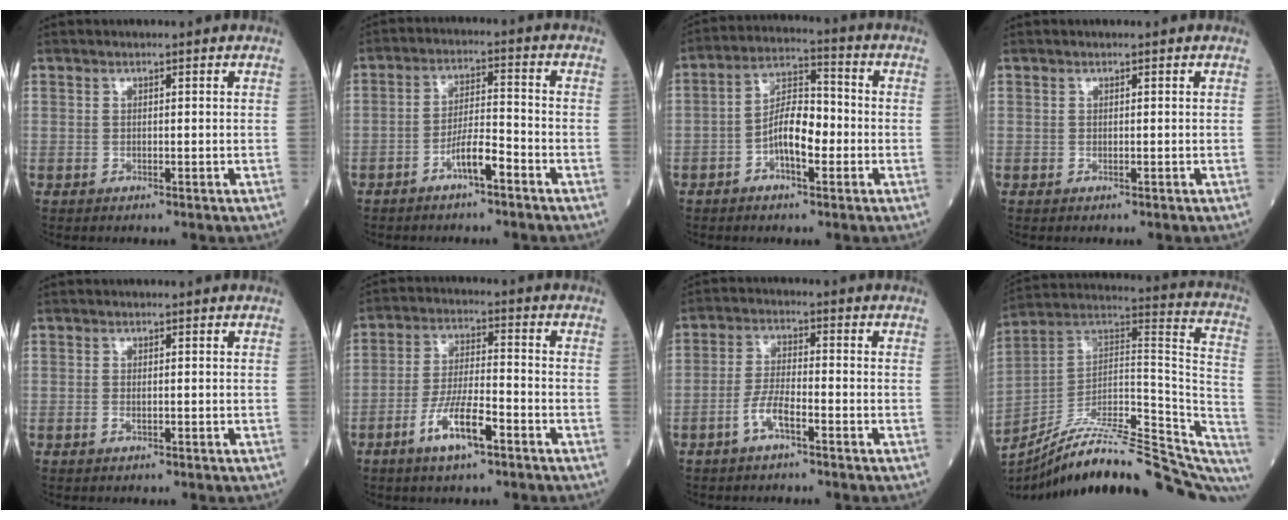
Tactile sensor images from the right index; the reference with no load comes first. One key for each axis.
{"total": 5.3, "fx": -3.2, "fy": 0.8, "fz": 4.1, "tx": -0.077, "ty": 0.010, "tz": -0.060}
{"total": 8.2, "fx": -2.2, "fy": 3.1, "fz": 7.3, "tx": -0.135, "ty": 0.019, "tz": -0.045}
{"total": 0.0}
{"total": 0.9, "fx": -0.2, "fy": 0.4, "fz": 0.8, "tx": -0.019, "ty": -0.001, "tz": -0.004}
{"total": 8.4, "fx": -4.4, "fy": 1.7, "fz": 6.9, "tx": -0.135, "ty": -0.003, "tz": -0.081}
{"total": 4.7, "fx": -2.6, "fy": 1.0, "fz": 3.8, "tx": -0.078, "ty": 0.006, "tz": -0.053}
{"total": 29.9, "fx": -24.3, "fy": 5.5, "fz": 16.4, "tx": -0.192, "ty": 0.013, "tz": -0.359}